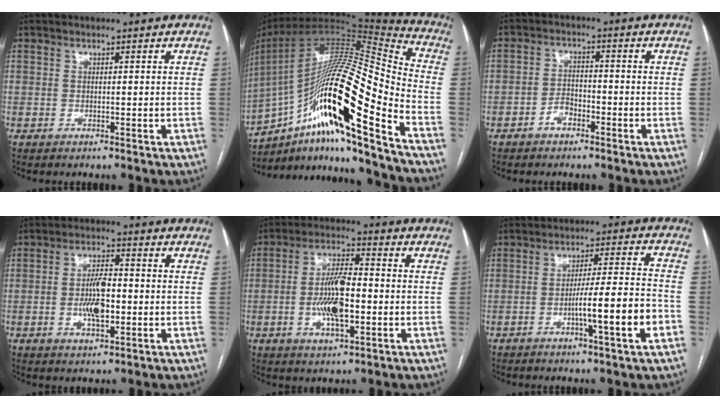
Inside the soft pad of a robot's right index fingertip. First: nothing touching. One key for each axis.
{"total": 27.9, "fx": -14.4, "fy": 3.0, "fz": 23.7, "tx": -0.413, "ty": -0.009, "tz": -0.251}
{"total": 3.2, "fx": -2.0, "fy": 1.8, "fz": 1.7, "tx": -0.026, "ty": 0.006, "tz": -0.036}
{"total": 6.8, "fx": -1.1, "fy": 2.4, "fz": 6.3, "tx": -0.122, "ty": 0.004, "tz": -0.019}
{"total": 9.9, "fx": -1.8, "fy": 3.0, "fz": 9.2, "tx": -0.182, "ty": 0.007, "tz": -0.031}
{"total": 10.6, "fx": -3.9, "fy": -0.2, "fz": 9.8, "tx": -0.155, "ty": 0.004, "tz": -0.059}